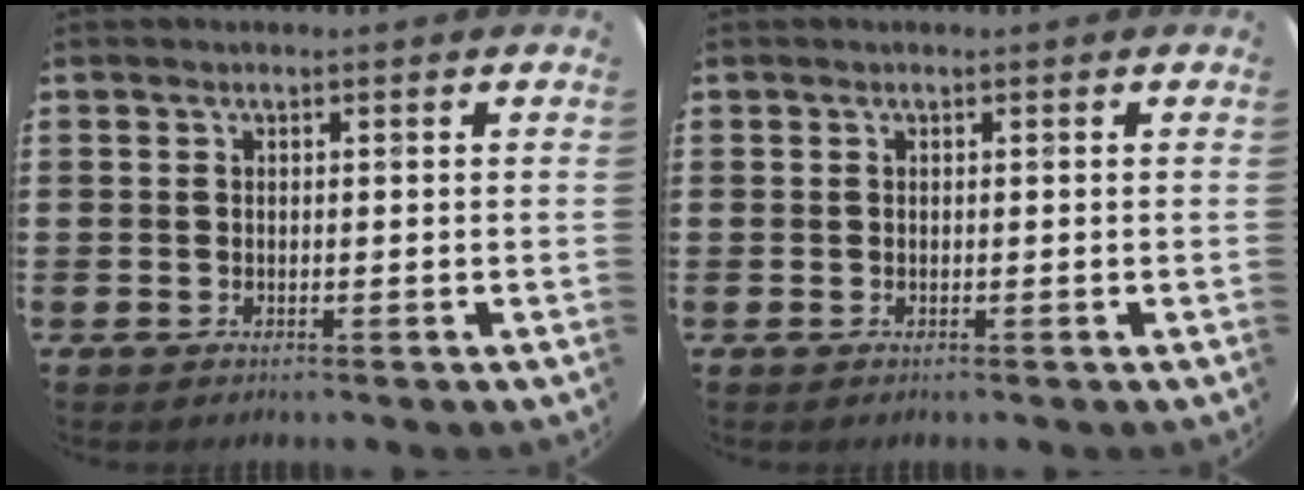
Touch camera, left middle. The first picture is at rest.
{"total": 0.0}